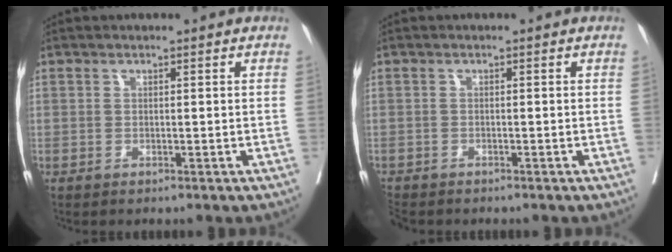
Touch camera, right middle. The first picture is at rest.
{"total": 3.6, "force": [-3.3, 1.2, 1.1], "torque": [-0.025, -0.011, -0.060]}